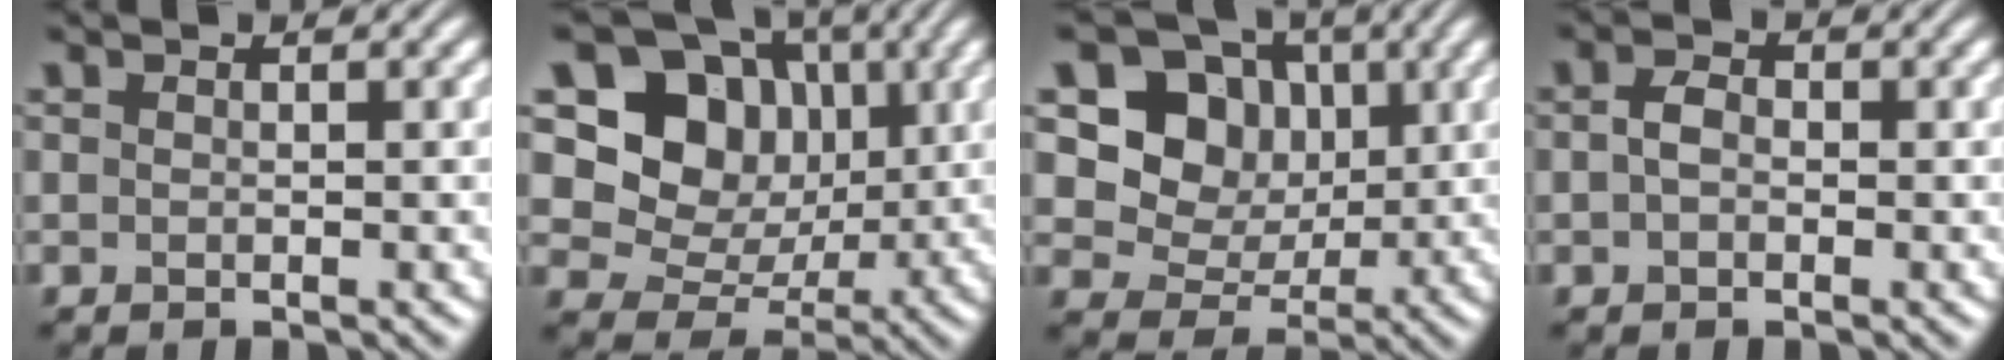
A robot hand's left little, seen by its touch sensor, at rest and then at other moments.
{"total": 9.9, "force": [2.9, 8.1, 4.9], "torque": [-0.091, 0.001, 0.036]}
{"total": 6.9, "force": [1.8, 5.8, 3.3], "torque": [-0.049, 0.000, 0.014]}
{"total": 1.7, "force": [-0.1, 1.2, 1.2], "torque": [-0.026, 0.004, -0.008]}